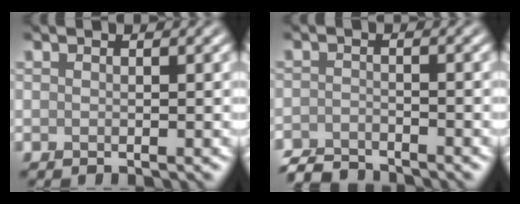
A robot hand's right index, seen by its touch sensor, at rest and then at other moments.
{"total": 3.2, "force": [-3.1, 0.5, 0.6], "torque": [-0.010, -0.005, -0.065]}